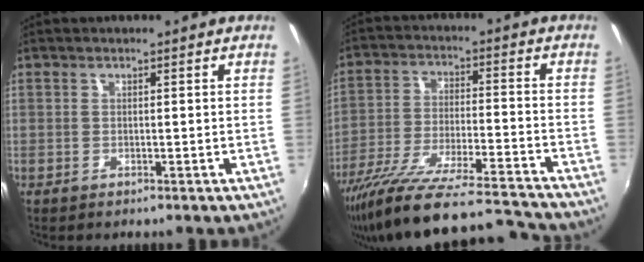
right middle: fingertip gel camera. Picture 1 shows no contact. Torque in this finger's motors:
{"motor_torque": [1.09, -1.04, 0.58, 0.21]}